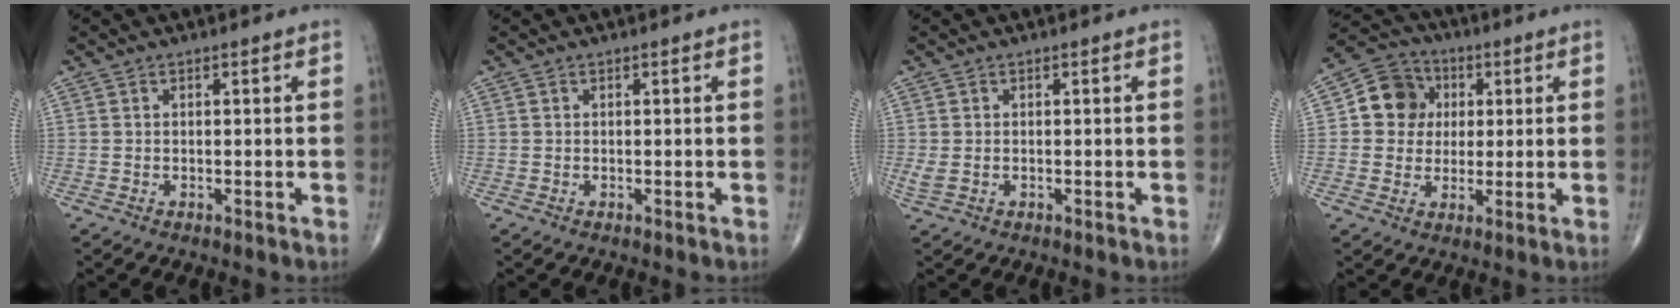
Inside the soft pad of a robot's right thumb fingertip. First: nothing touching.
{"total": 0.0}
{"total": 1.7, "force": [-0.2, 1.1, 1.2], "torque": [-0.037, 0.003, -0.001]}
{"total": 9.6, "force": [1.7, 8.6, 3.8], "torque": [-0.030, 0.006, 0.019]}